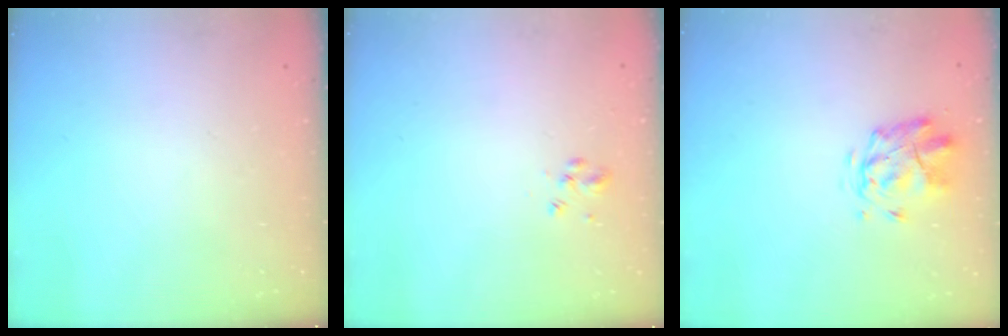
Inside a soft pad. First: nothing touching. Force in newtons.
{"total": 2.9, "press": 2.8, "slide": 1.0}
{"total": 2.8, "press": 2.4, "slide": 1.3}